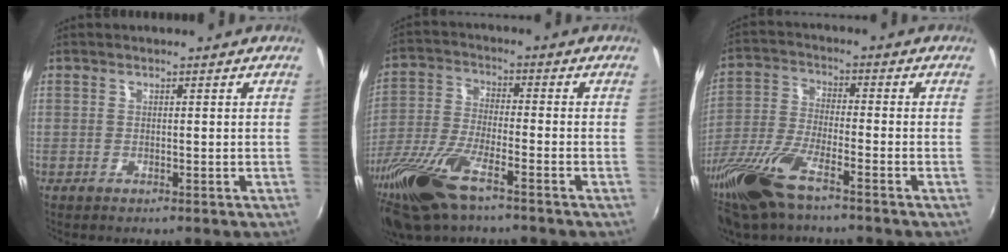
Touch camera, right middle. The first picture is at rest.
{"total": 18.0, "force": [-11.9, 5.3, 12.4], "torque": [-0.271, -0.046, -0.233]}
{"total": 16.0, "force": [-11.1, 4.0, 10.8], "torque": [-0.239, -0.039, -0.221]}